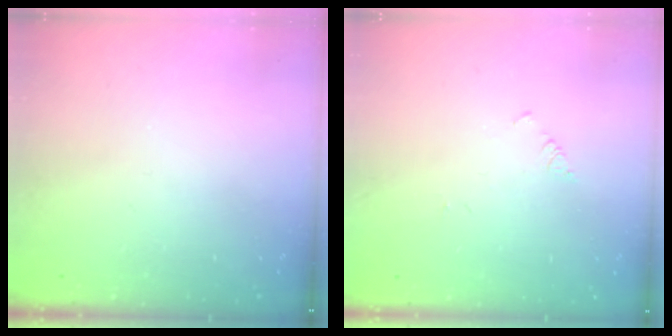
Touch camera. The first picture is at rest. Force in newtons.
{"total": 1.0, "press": 0.9, "slide": 0.2}